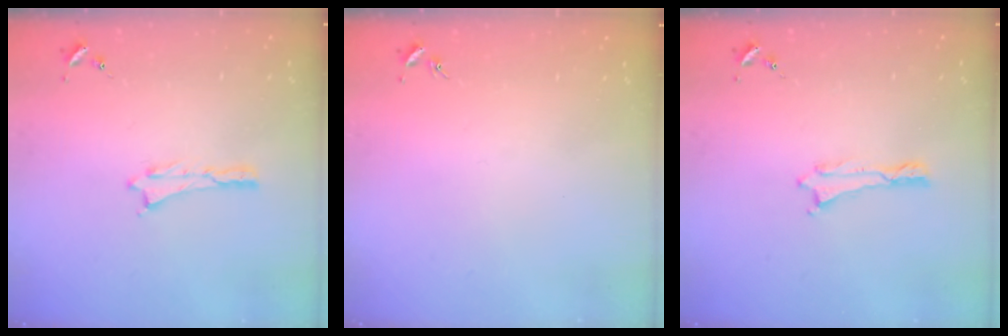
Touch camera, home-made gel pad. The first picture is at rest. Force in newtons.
{"total": 0.0}
{"total": 0.0}